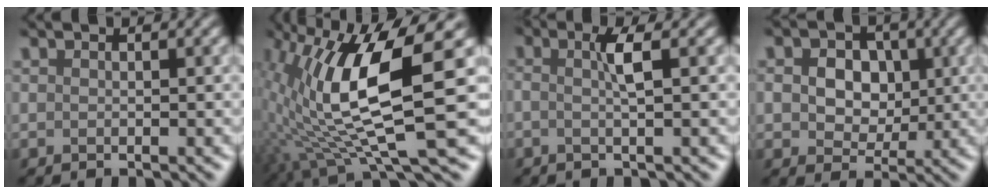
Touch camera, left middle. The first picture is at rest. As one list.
[{"total": 8.9, "force": [0.8, 2.1, 8.7], "torque": [-0.194, -0.019, 0.031]}, {"total": 1.2, "force": [-0.3, -0.5, 1.0], "torque": [-0.034, 0.000, 0.006]}, {"total": 3.9, "force": [0.5, 3.5, 1.7], "torque": [-0.023, 0.021, 0.004]}]